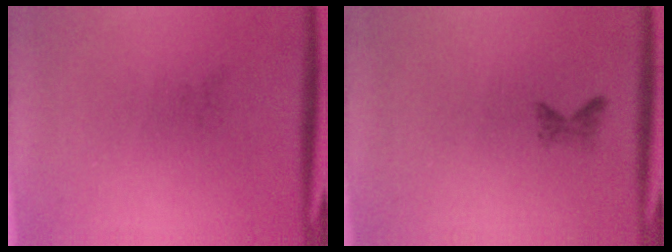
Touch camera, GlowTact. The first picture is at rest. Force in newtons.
{"total": 0.9}